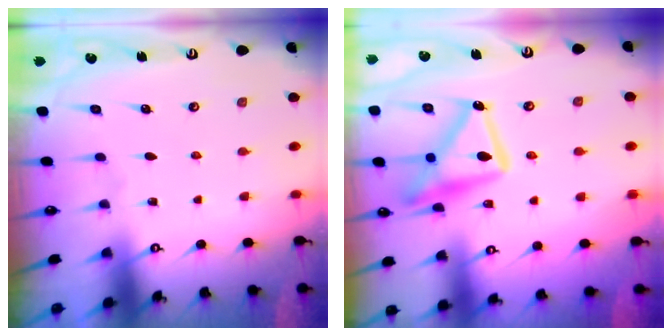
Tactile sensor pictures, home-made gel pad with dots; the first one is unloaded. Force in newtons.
{"total": 16.6, "press": 16.6, "slide": 0.8}